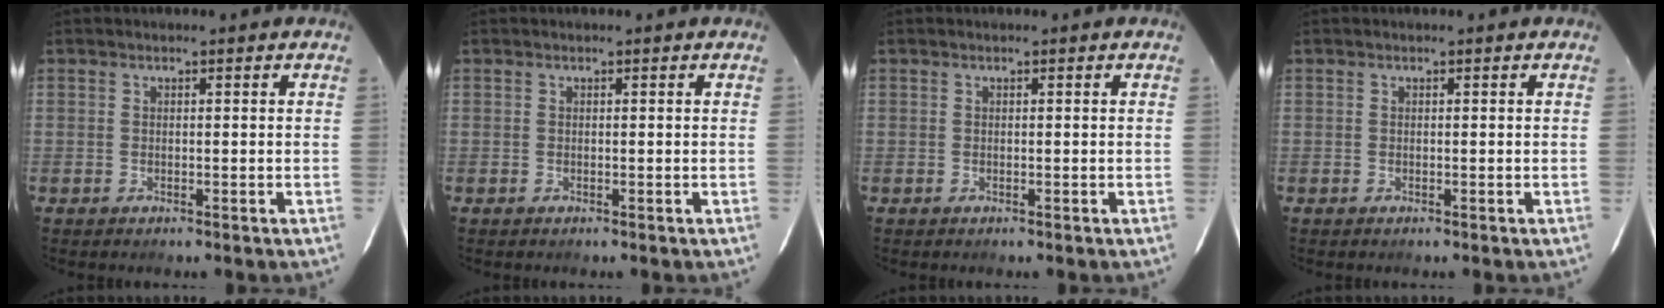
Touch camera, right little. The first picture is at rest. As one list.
[{"total": 0.0}, {"total": 0.0}, {"total": 0.0}]